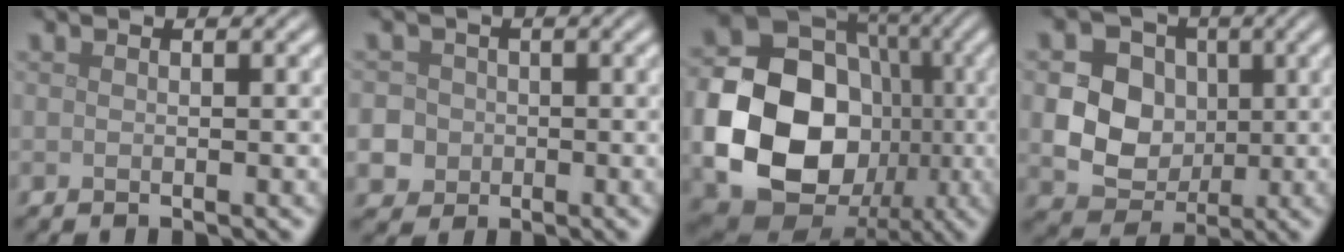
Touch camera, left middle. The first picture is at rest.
{"total": 8.7, "force": [-2.3, 8.0, 2.4], "torque": [-0.053, -0.007, -0.076]}
{"total": 16.8, "force": [-2.6, 13.7, 9.3], "torque": [-0.164, -0.024, -0.059]}
{"total": 7.4, "force": [0.3, 6.2, 4.0], "torque": [-0.070, 0.008, -0.006]}